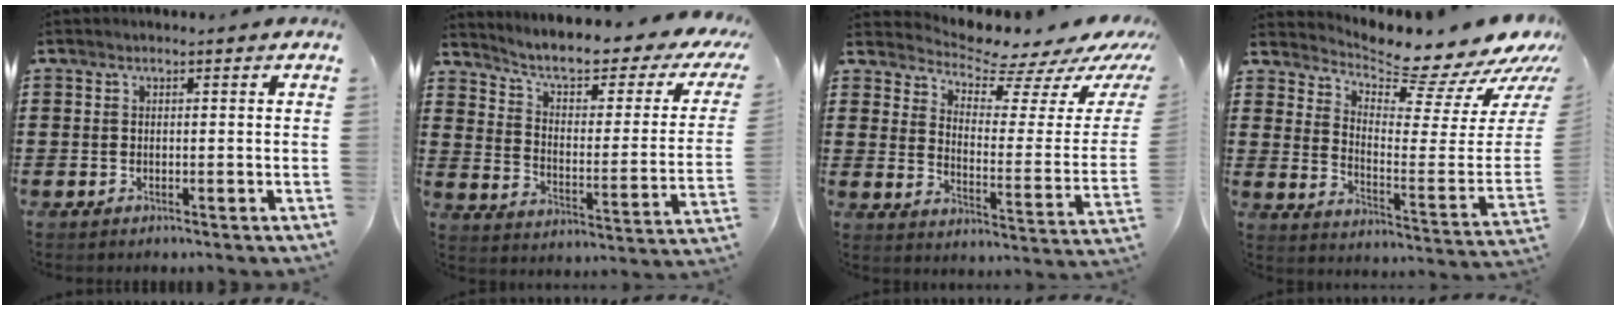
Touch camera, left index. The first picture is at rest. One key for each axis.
{"total": 5.9, "fx": 4.2, "fy": 1.2, "fz": 4.0, "tx": -0.094, "ty": -0.031, "tz": 0.066}
{"total": 6.2, "fx": 5.9, "fy": 1.1, "fz": 1.6, "tx": -0.043, "ty": -0.056, "tz": 0.097}
{"total": 7.1, "fx": 6.3, "fy": 1.3, "fz": 3.0, "tx": -0.057, "ty": -0.075, "tz": 0.100}